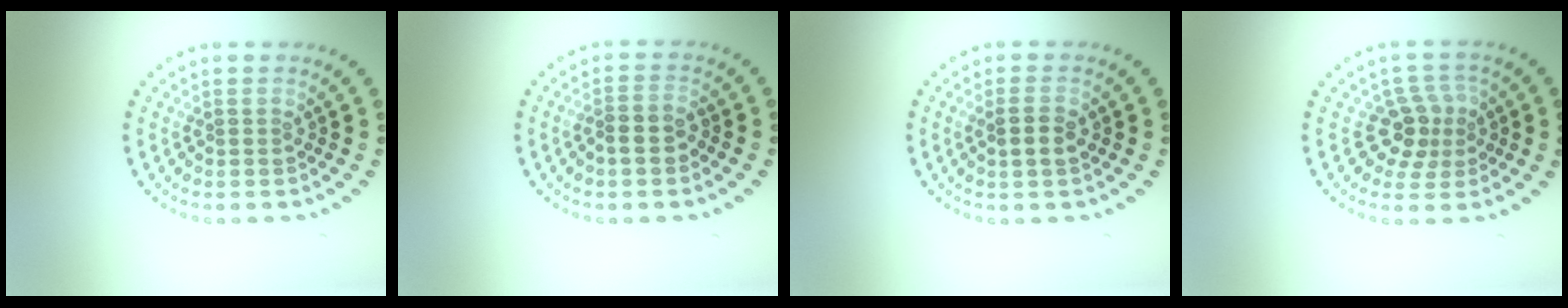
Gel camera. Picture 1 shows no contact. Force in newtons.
{"total": 1.6, "press": 1.4, "slide": 0.9}
{"total": 2.0, "press": 2.0, "slide": 0.4}
{"total": 2.9, "press": 2.6, "slide": 1.4}